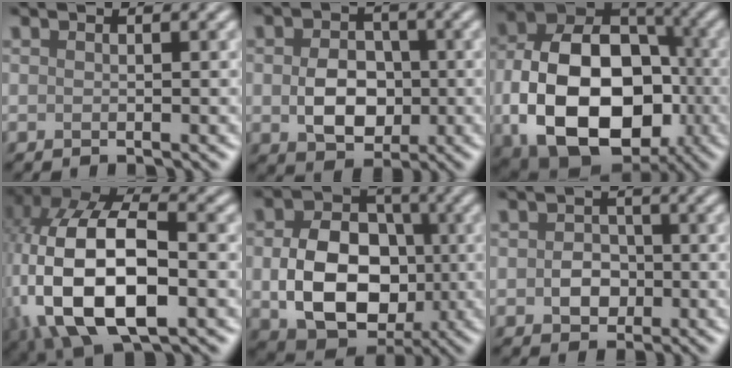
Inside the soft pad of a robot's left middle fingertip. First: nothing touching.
{"total": 5.0, "force": [-0.4, 3.7, 3.4], "torque": [-0.062, -0.004, -0.006]}
{"total": 15.4, "force": [-3.3, 10.9, 10.4], "torque": [-0.182, -0.028, -0.054]}
{"total": 14.7, "force": [-3.2, 8.4, 11.7], "torque": [-0.242, -0.010, -0.051]}
{"total": 10.0, "force": [-0.9, 7.4, 6.6], "torque": [-0.127, -0.007, -0.009]}
{"total": 2.5, "force": [-0.4, 2.1, 1.3], "torque": [-0.021, 0.000, -0.013]}